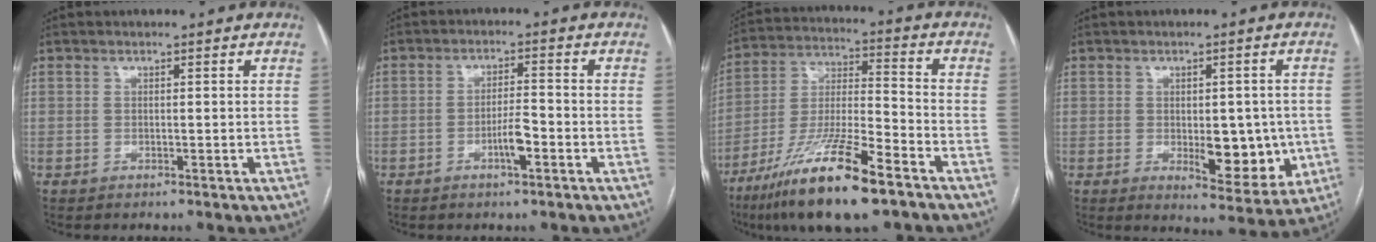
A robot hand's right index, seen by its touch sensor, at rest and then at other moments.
{"total": 4.1, "force": [-1.8, 0.6, 3.6], "torque": [-0.063, 0.001, -0.033]}
{"total": 18.0, "force": [-11.4, 2.4, 13.8], "torque": [-0.273, -0.034, -0.206]}
{"total": 9.6, "force": [-1.6, 4.4, 8.4], "torque": [-0.096, 0.000, -0.008]}